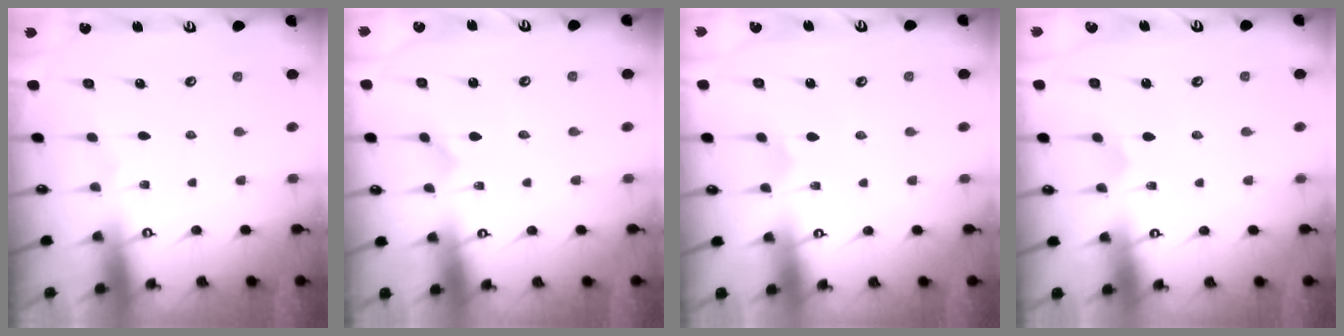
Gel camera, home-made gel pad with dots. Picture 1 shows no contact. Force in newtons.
{"total": 0.0}
{"total": 2.3, "press": 2.3, "slide": 0.2}
{"total": 2.6, "press": 2.6, "slide": 0.1}